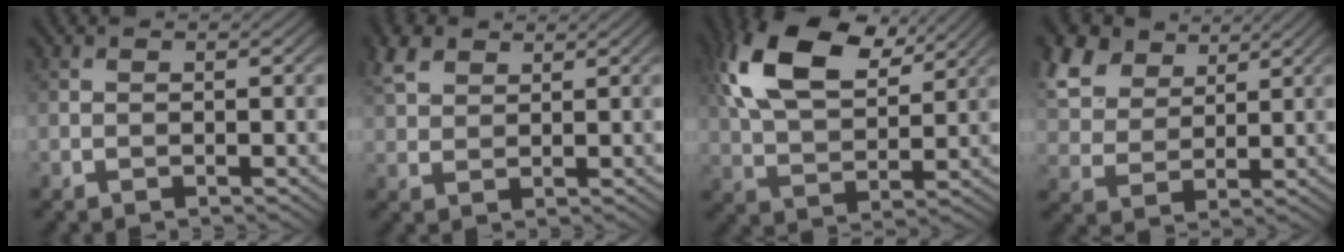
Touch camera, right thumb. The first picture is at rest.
{"total": 4.2, "force": [2.6, 2.5, 2.3], "torque": [-0.062, 0.013, 0.054]}
{"total": 14.7, "force": [7.1, 7.5, 10.4], "torque": [-0.241, 0.020, 0.133]}
{"total": 9.4, "force": [5.7, 5.7, 4.9], "torque": [-0.147, 0.021, 0.105]}